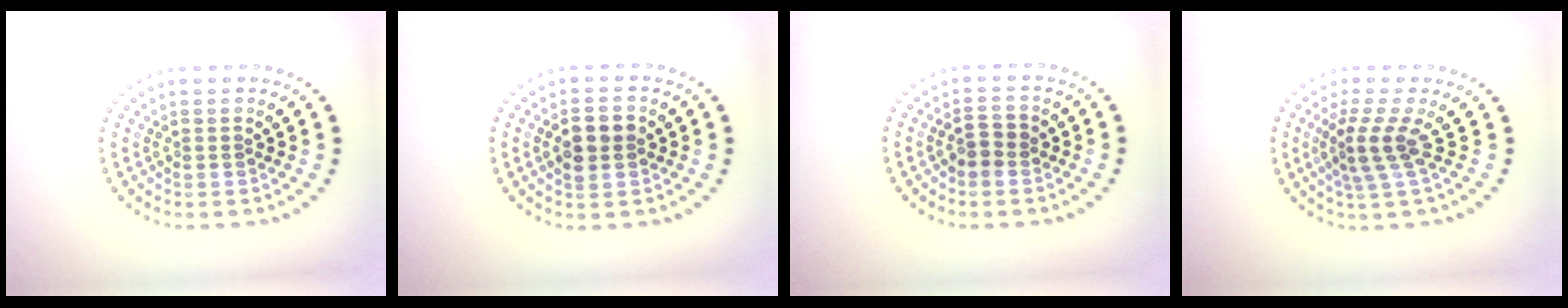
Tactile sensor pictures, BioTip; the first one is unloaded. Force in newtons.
{"total": 3.1, "press": 3.1, "slide": 0.2}
{"total": 1.7, "press": 1.6, "slide": 0.5}
{"total": 3.0, "press": 2.0, "slide": 2.2}